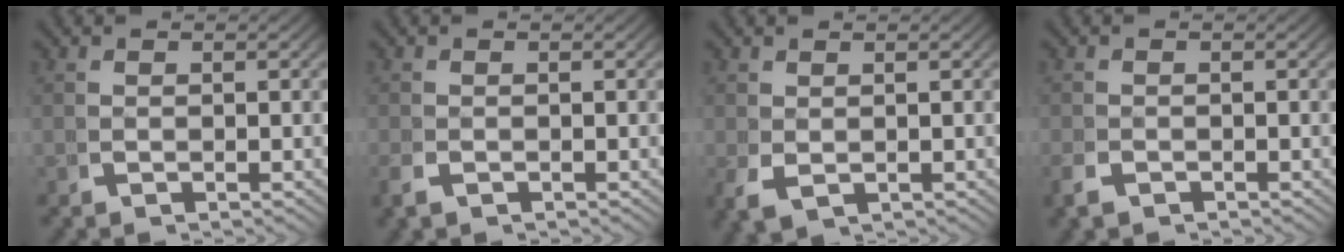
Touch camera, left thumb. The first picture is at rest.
{"total": 1.1, "force": [-0.7, 0.7, 0.5], "torque": [-0.013, -0.003, -0.011]}
{"total": 1.7, "force": [-0.4, 1.2, 1.2], "torque": [-0.027, -0.010, 0.008]}
{"total": 1.5, "force": [-1.1, 0.8, 0.5], "torque": [-0.012, -0.006, -0.018]}